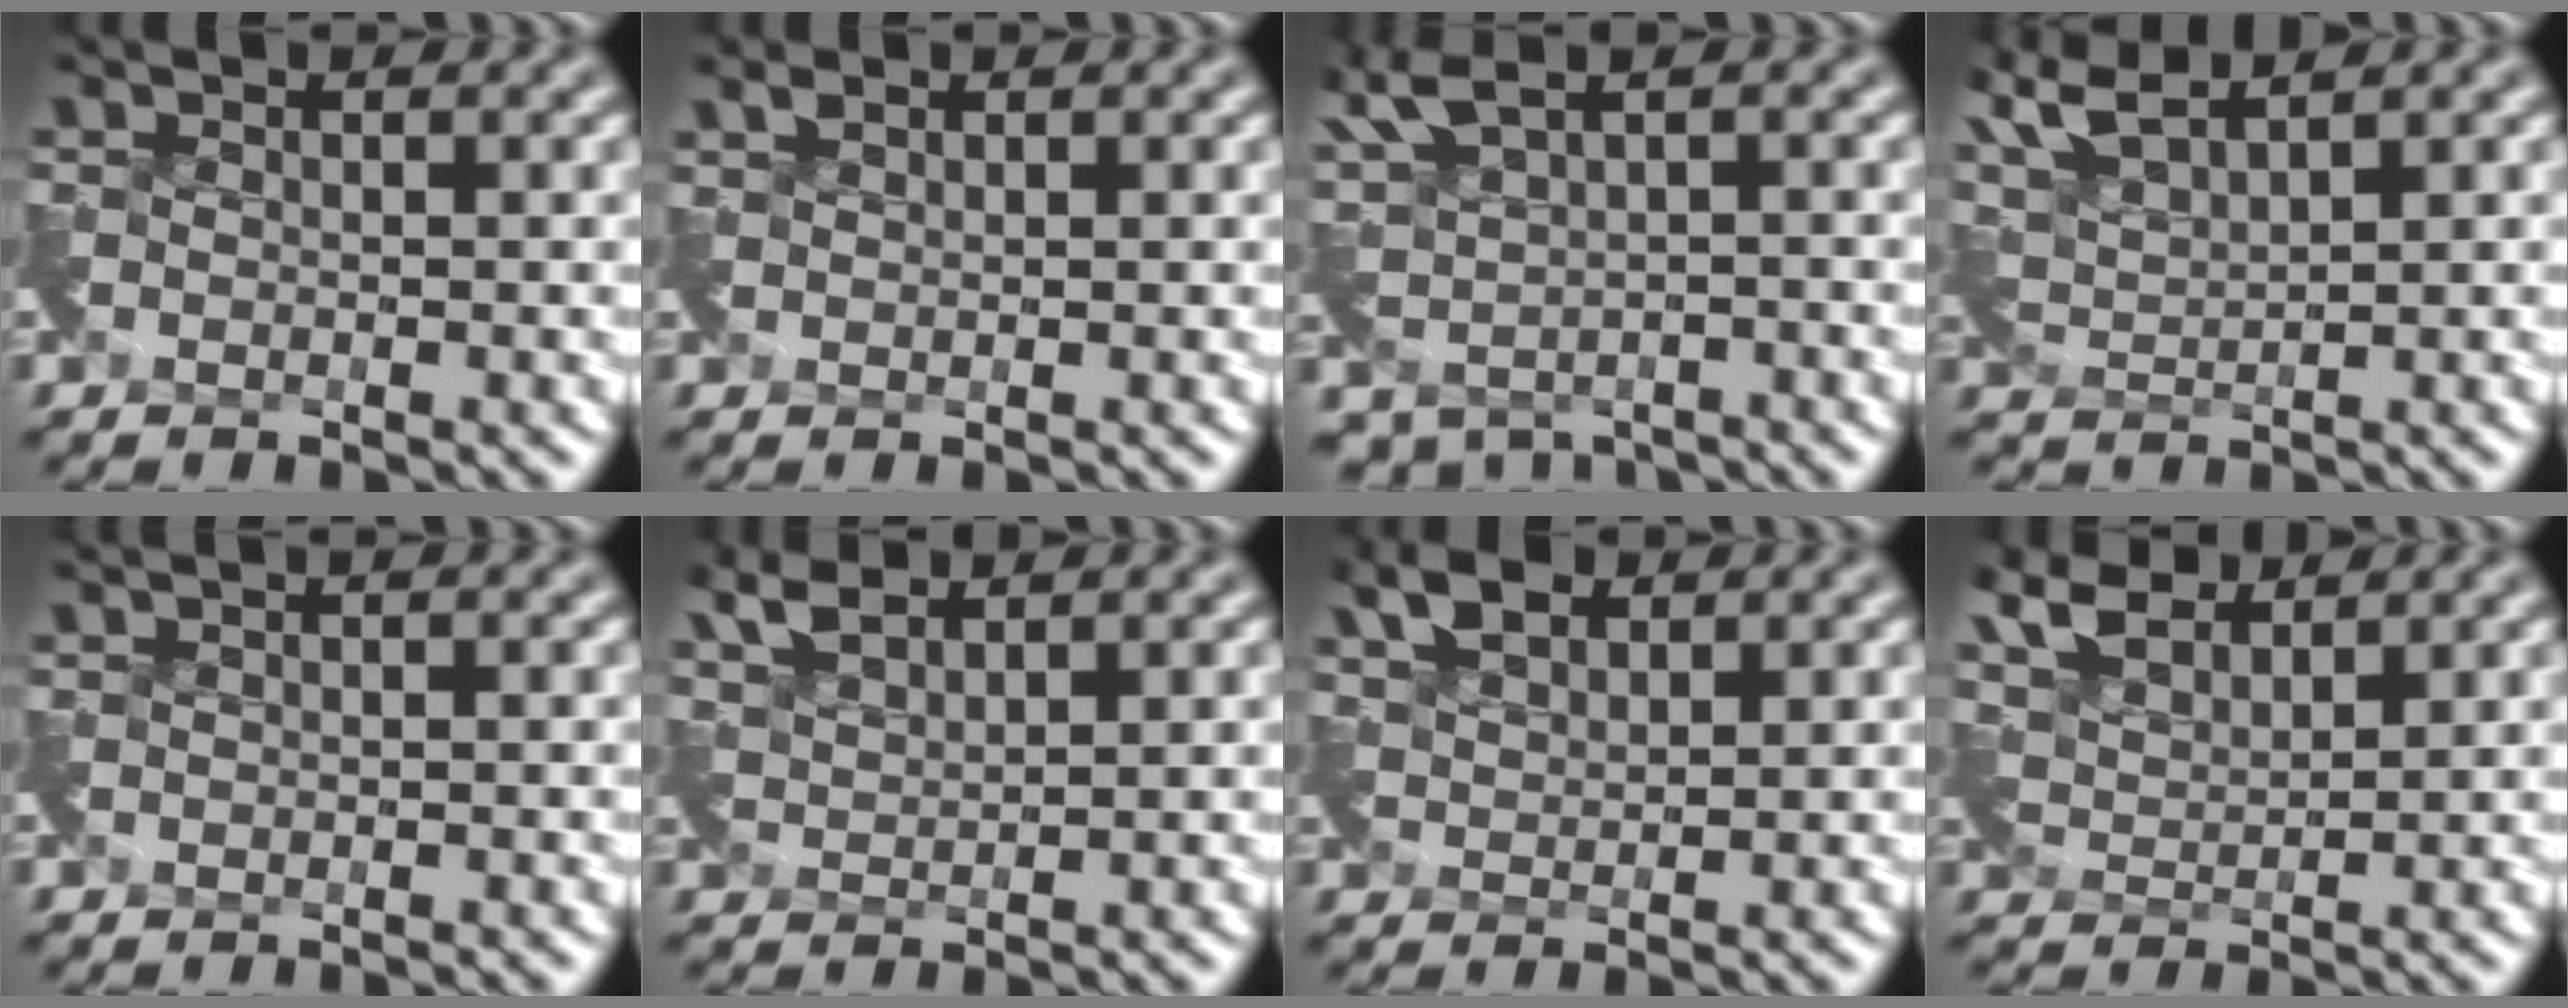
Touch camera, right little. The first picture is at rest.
{"total": 0.7, "force": [0.7, -0.1, -0.3], "torque": [0.002, 0.004, 0.018]}
{"total": 5.4, "force": [1.1, 3.4, 4.0], "torque": [-0.106, -0.030, 0.035]}
{"total": 5.1, "force": [4.5, 0.7, 2.1], "torque": [-0.060, 0.015, 0.094]}
{"total": 1.0, "force": [-0.4, 0.3, 0.9], "torque": [-0.016, -0.009, -0.009]}
{"total": 2.9, "force": [2.8, 0.3, 0.7], "torque": [-0.029, 0.010, 0.066]}
{"total": 3.4, "force": [2.7, 1.6, 1.4], "torque": [-0.039, 0.007, 0.056]}
{"total": 5.0, "force": [4.4, 1.5, 1.8], "torque": [-0.054, 0.009, 0.086]}